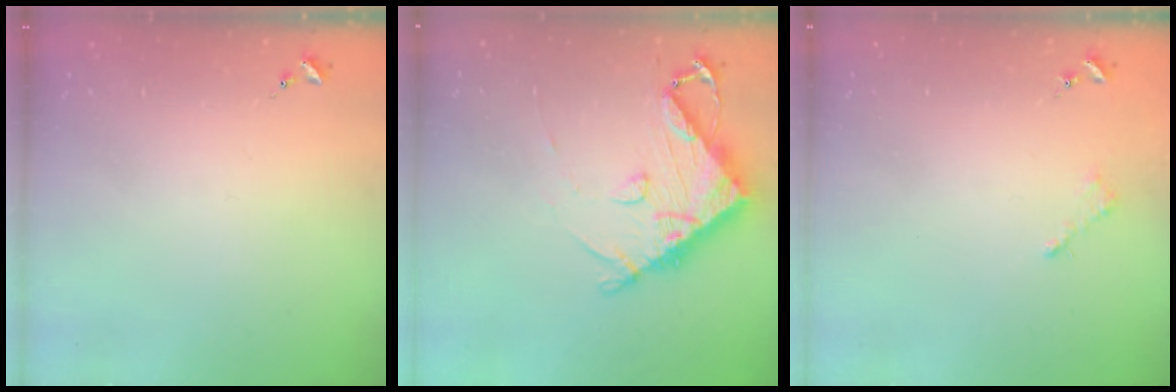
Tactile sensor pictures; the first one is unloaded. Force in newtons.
{"total": 11.0, "press": 10.9, "slide": 1.4}
{"total": 2.6, "press": 2.5, "slide": 0.3}